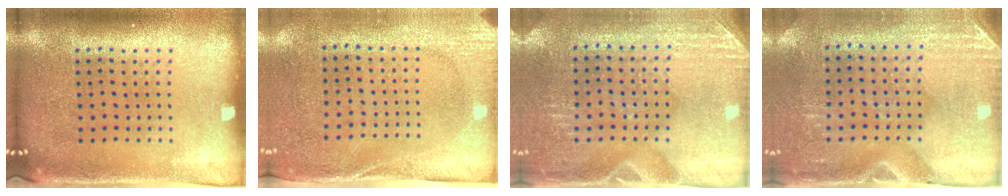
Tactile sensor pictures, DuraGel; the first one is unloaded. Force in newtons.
{"total": 2.8, "press": 2.2, "slide": 1.7}
{"total": 2.9, "press": 2.6, "slide": 1.1}
{"total": 2.9, "press": 2.5, "slide": 1.4}